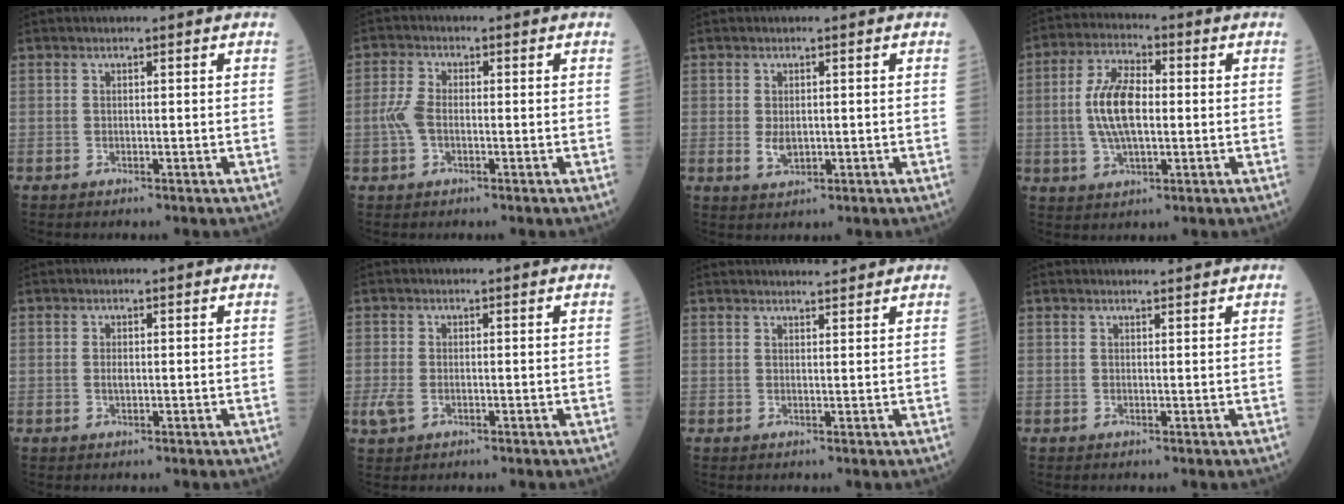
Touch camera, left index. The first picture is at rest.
{"total": 3.7, "force": [-0.8, 2.0, 3.0], "torque": [-0.083, 0.006, -0.020]}
{"total": 2.5, "force": [-0.1, 1.5, 2.0], "torque": [-0.041, -0.005, 0.004]}
{"total": 9.4, "force": [-0.1, 3.6, 8.7], "torque": [-0.185, 0.010, -0.001]}
{"total": 0.8, "force": [0.0, 0.4, 0.7], "torque": [-0.014, -0.001, 0.001]}
{"total": 2.6, "force": [-0.8, 1.6, 1.9], "torque": [-0.056, -0.004, -0.016]}
{"total": 3.6, "force": [3.5, 0.3, 0.9], "torque": [-0.017, 0.014, 0.049]}
{"total": 1.5, "force": [1.5, 0.0, 0.2], "torque": [-0.007, 0.002, 0.025]}